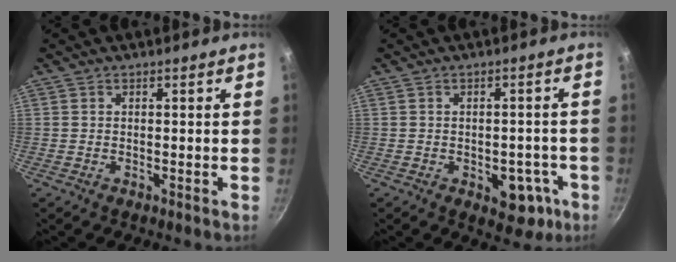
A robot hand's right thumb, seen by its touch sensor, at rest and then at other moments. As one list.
[{"total": 7.8, "force": [-2.8, 4.8, 5.4], "torque": [-0.034, 0.016, -0.025]}]